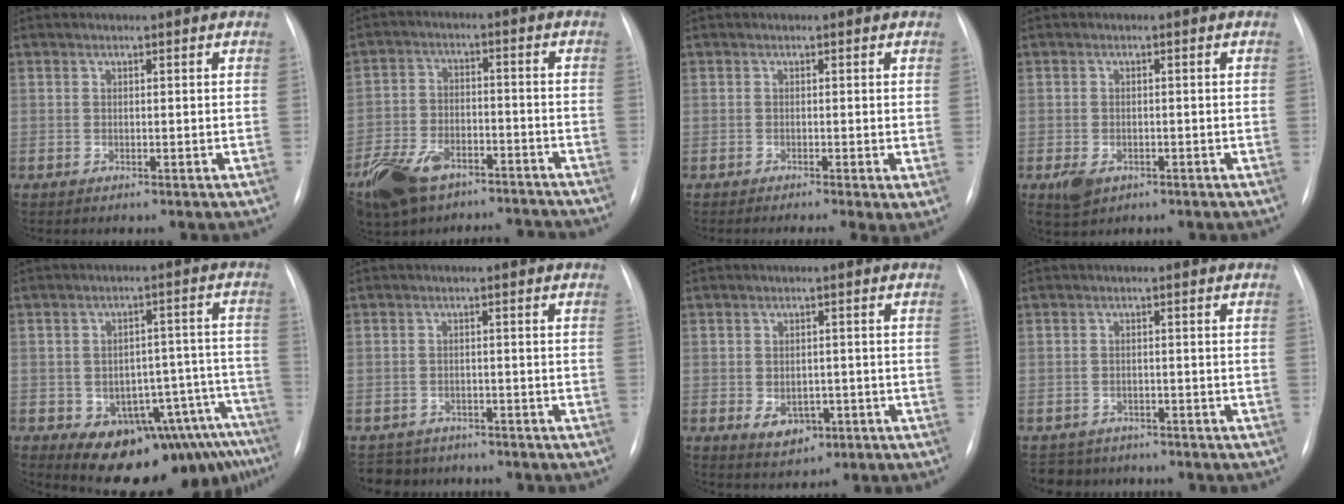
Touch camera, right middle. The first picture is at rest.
{"total": 15.1, "force": [-11.6, 6.9, 6.8], "torque": [-0.158, 0.012, -0.193]}
{"total": 3.0, "force": [-1.1, 0.5, 2.7], "torque": [-0.034, -0.011, -0.020]}
{"total": 3.4, "force": [-1.7, 2.2, 1.9], "torque": [-0.040, -0.005, -0.018]}
{"total": 15.7, "force": [-10.4, 7.5, 9.0], "torque": [-0.061, 0.051, -0.126]}
{"total": 4.8, "force": [-4.3, 2.1, -0.4], "torque": [0.008, 0.004, -0.064]}
{"total": 4.1, "force": [-1.4, 2.9, 2.6], "torque": [-0.036, 0.002, -0.007]}
{"total": 4.2, "force": [-3.7, 1.9, -0.5], "torque": [0.008, 0.001, -0.057]}